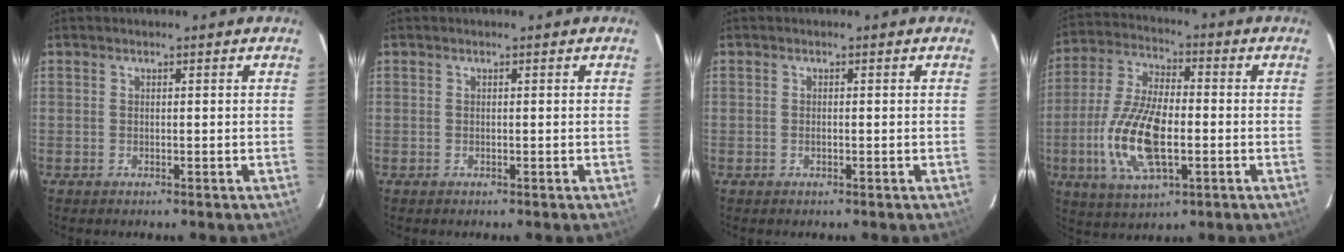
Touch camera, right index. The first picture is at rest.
{"total": 0.0}
{"total": 0.6, "force": [-0.3, 0.2, 0.4], "torque": [-0.008, 0.003, -0.006]}
{"total": 15.5, "force": [-3.8, 6.5, 13.6], "torque": [-0.289, -0.004, -0.071]}